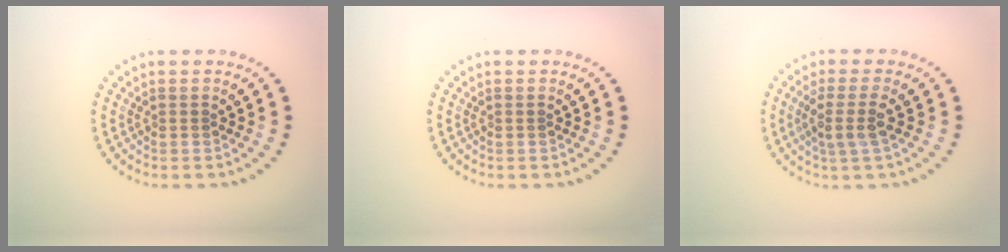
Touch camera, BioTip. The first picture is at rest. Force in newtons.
{"total": 0.0}
{"total": 2.5, "press": 2.0, "slide": 1.6}